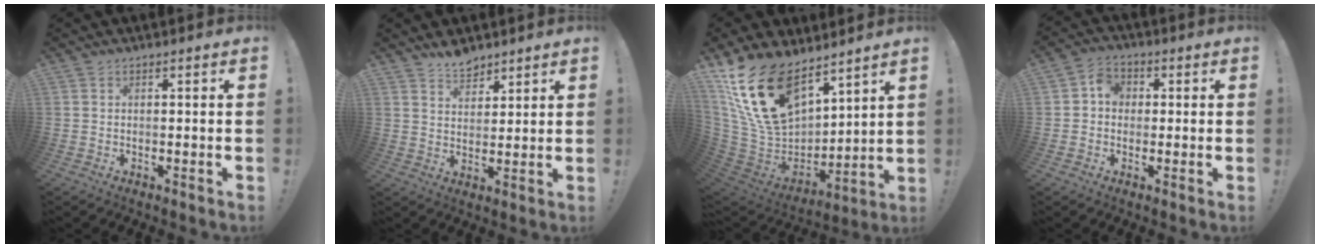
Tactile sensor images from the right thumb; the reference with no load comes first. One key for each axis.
{"total": 6.1, "fx": 5.4, "fy": 2.6, "fz": 1.3, "tx": -0.021, "ty": -0.038, "tz": 0.101}
{"total": 22.6, "fx": 13.3, "fy": 12.1, "fz": 13.8, "tx": -0.266, "ty": -0.078, "tz": 0.257}
{"total": 5.8, "fx": 0.1, "fy": 5.2, "fz": 2.7, "tx": -0.039, "ty": 0.014, "tz": 0.004}